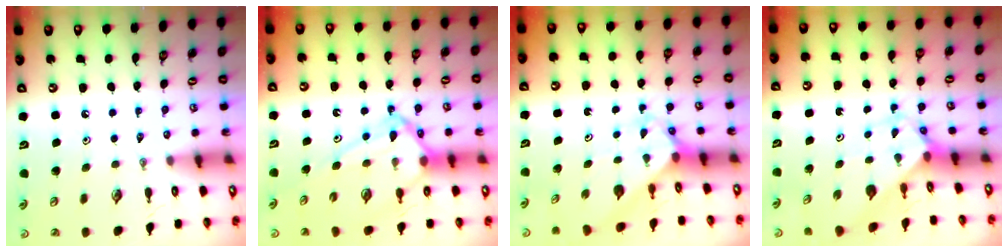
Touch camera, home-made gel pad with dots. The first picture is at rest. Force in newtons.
{"total": 11.4, "press": 11.4, "slide": 1.2}
{"total": 2.7, "press": 2.7, "slide": 0.2}
{"total": 2.9, "press": 2.9, "slide": 0.2}